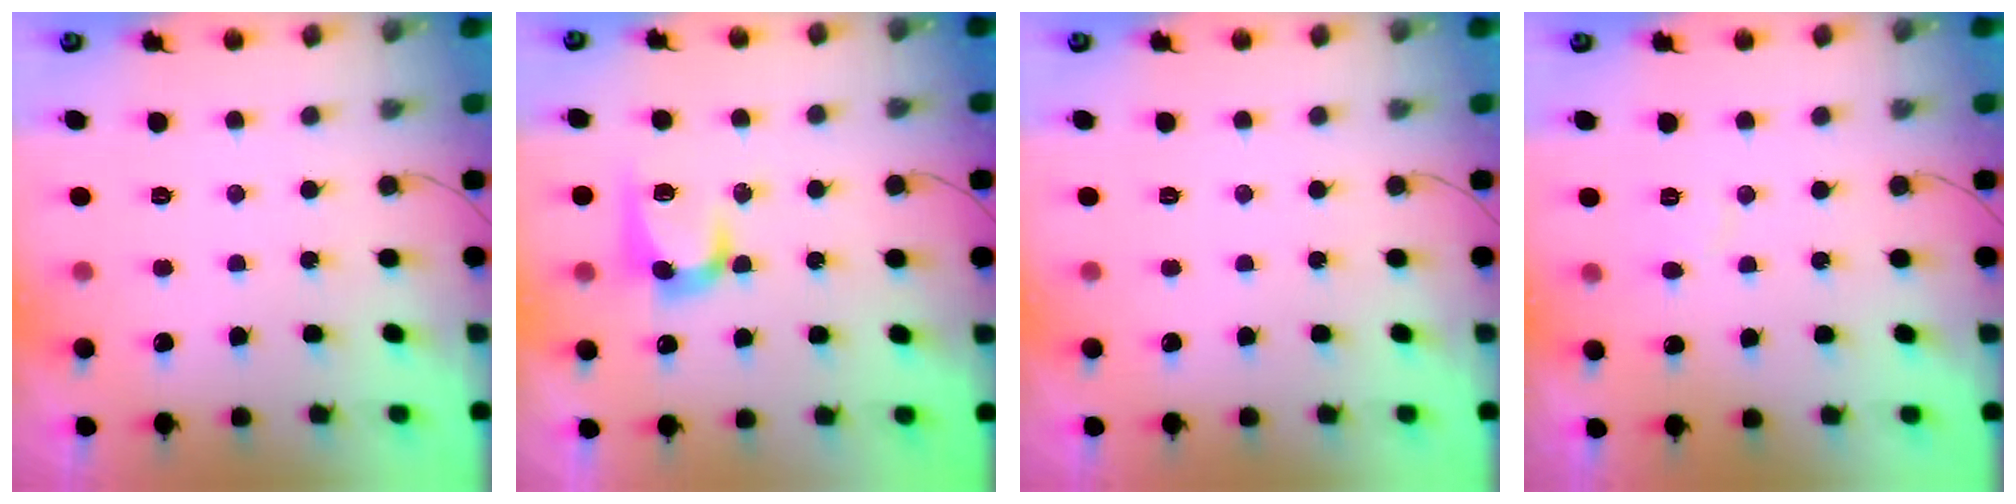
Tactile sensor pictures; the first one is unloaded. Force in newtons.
{"total": 10.3, "press": 10.3, "slide": 0.6}
{"total": 0.0}
{"total": 3.2, "press": 3.2, "slide": 0.3}